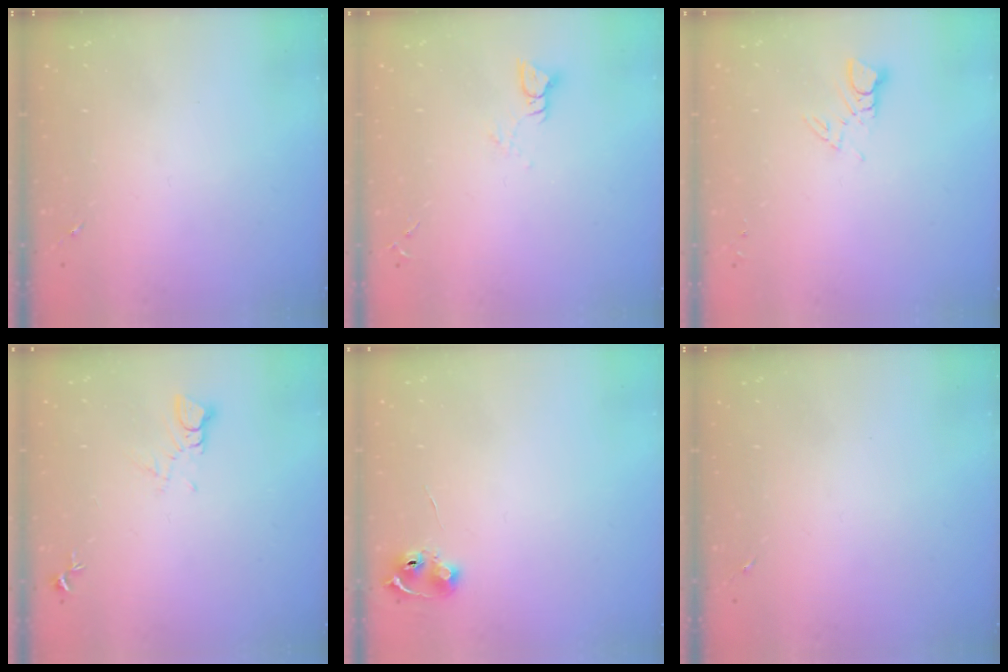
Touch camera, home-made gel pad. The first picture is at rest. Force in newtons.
{"total": 3.5, "press": 3.5, "slide": 0.3}
{"total": 3.8, "press": 3.8, "slide": 0.3}
{"total": 3.5, "press": 3.5, "slide": 0.3}
{"total": 6.3, "press": 6.3, "slide": 0.8}
{"total": 0.0}